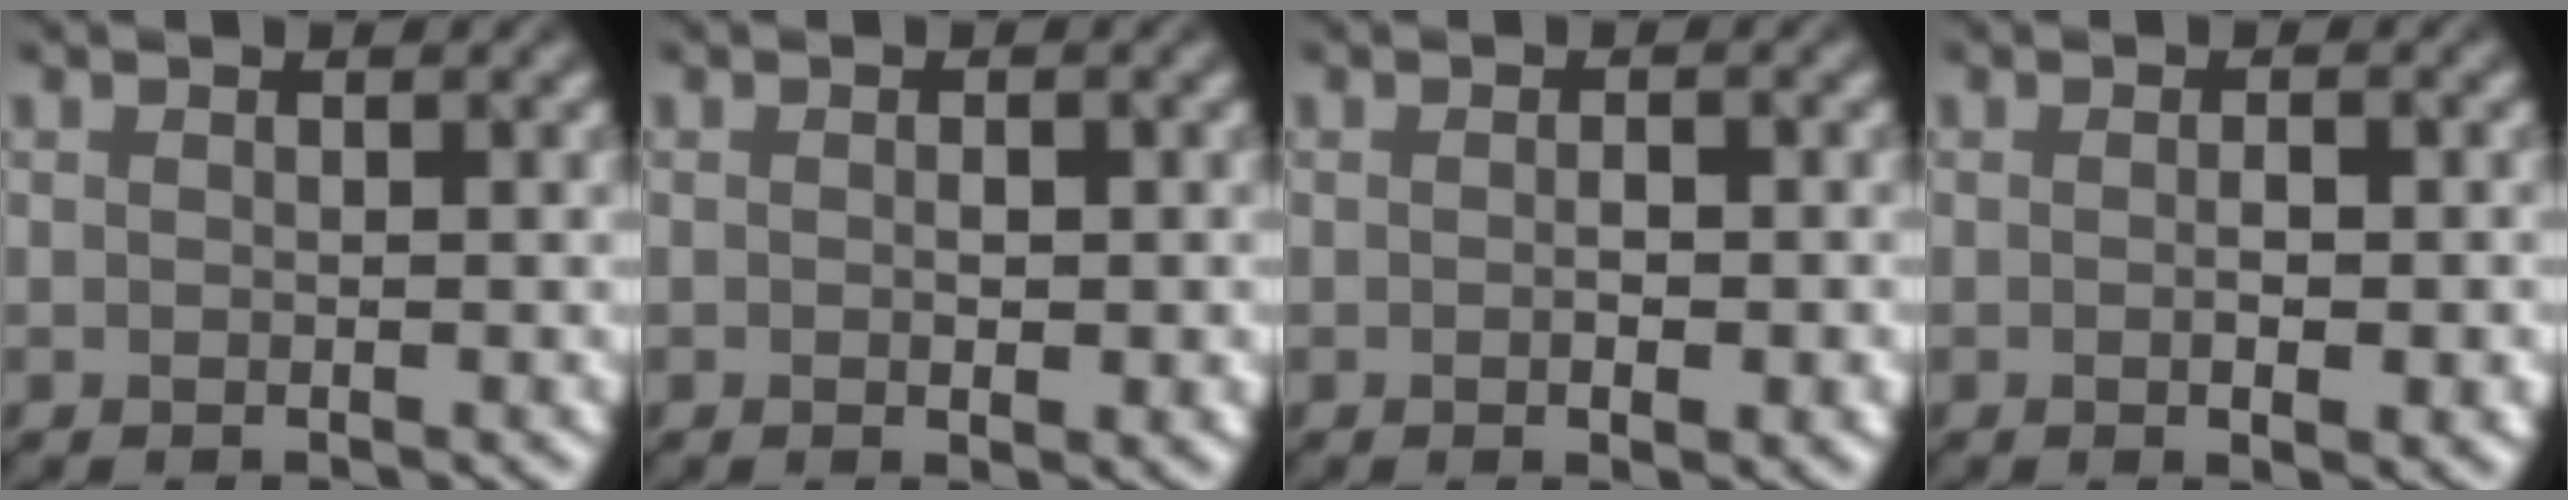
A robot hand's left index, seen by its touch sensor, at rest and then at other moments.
{"total": 1.6, "force": [-0.9, 0.3, 1.2], "torque": [-0.022, 0.003, 0.003]}
{"total": 2.0, "force": [-1.1, 0.3, 1.7], "torque": [-0.028, 0.001, 0.000]}
{"total": 2.4, "force": [-1.0, 0.3, 2.1], "torque": [-0.033, 0.002, 0.001]}